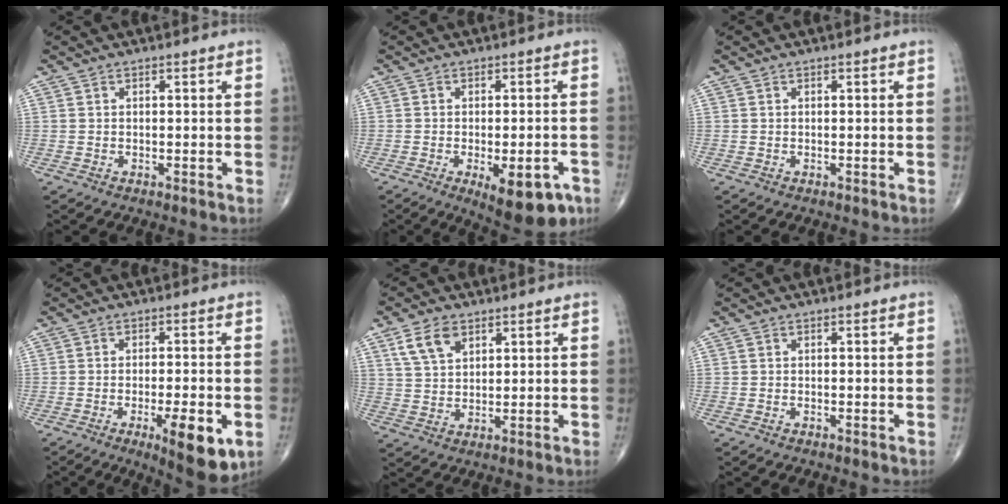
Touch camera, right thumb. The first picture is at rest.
{"total": 11.6, "force": [-5.1, 4.7, 9.2], "torque": [-0.107, 0.007, -0.060]}
{"total": 0.0}
{"total": 11.6, "force": [-4.4, 3.2, 10.2], "torque": [-0.139, -0.006, -0.056]}
{"total": 6.4, "force": [3.4, 3.8, 3.9], "torque": [-0.062, -0.012, 0.069]}
{"total": 0.0}